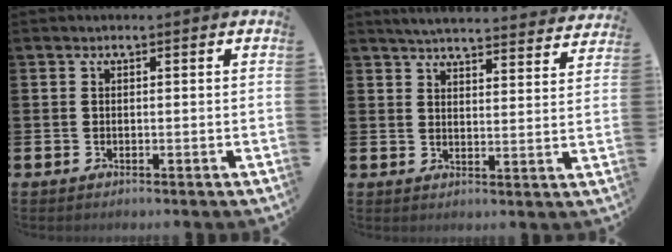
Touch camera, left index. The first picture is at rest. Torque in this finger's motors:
{"motor_torque": [0.90, -1.23, 0.24, 0.02]}